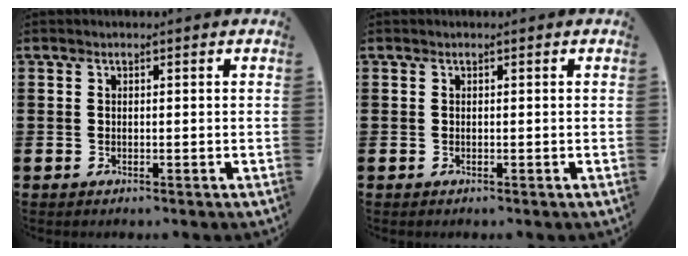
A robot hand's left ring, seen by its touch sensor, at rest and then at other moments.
{"total": 0.0}